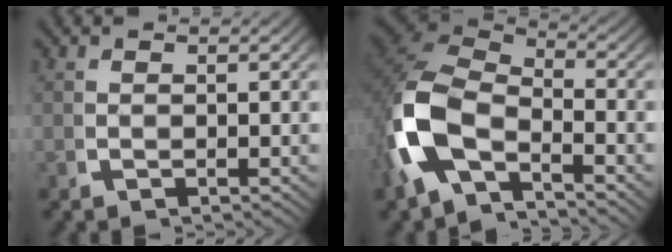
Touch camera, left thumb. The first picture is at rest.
{"total": 11.2, "force": [-1.1, 7.7, 8.1], "torque": [-0.208, -0.020, -0.017]}